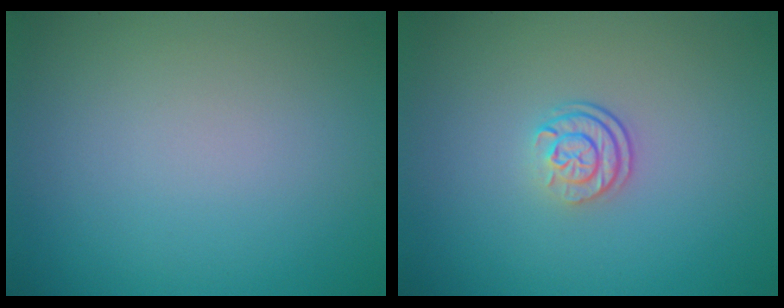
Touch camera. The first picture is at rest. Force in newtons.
{"total": 2.3, "press": 1.7, "slide": 1.7}